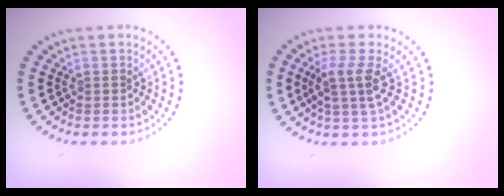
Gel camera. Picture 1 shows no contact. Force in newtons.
{"total": 2.7, "press": 2.1, "slide": 1.6}